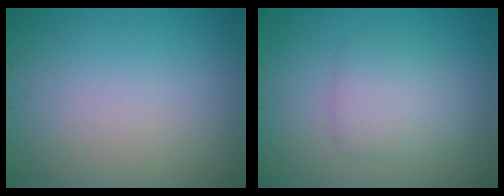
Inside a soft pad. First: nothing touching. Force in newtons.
{"total": 2.8, "press": 2.8, "slide": 0.0}